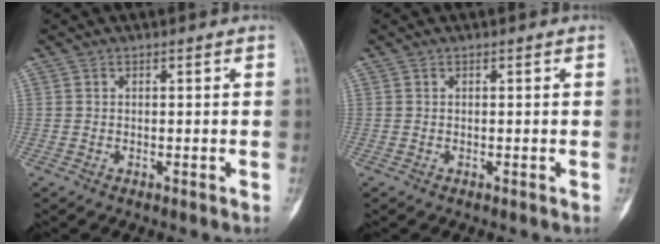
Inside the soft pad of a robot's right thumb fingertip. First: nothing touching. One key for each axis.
{"total": 0.0}